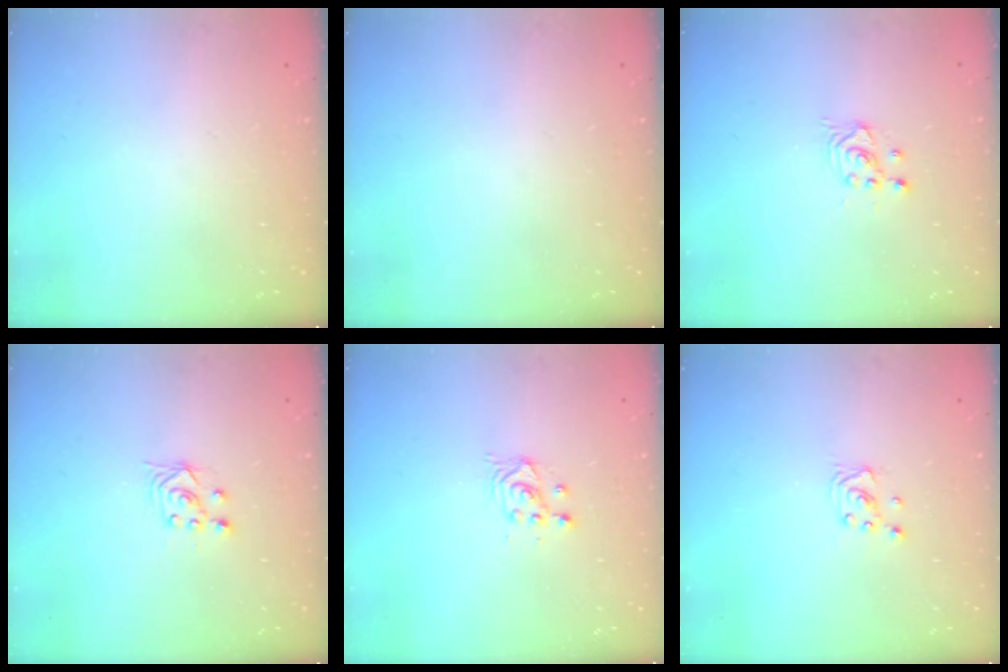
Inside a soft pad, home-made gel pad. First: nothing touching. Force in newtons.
{"total": 0.0}
{"total": 2.5, "press": 2.5, "slide": 0.3}
{"total": 2.5, "press": 2.2, "slide": 1.2}
{"total": 2.4, "press": 2.4, "slide": 0.2}
{"total": 2.3, "press": 2.3, "slide": 0.2}